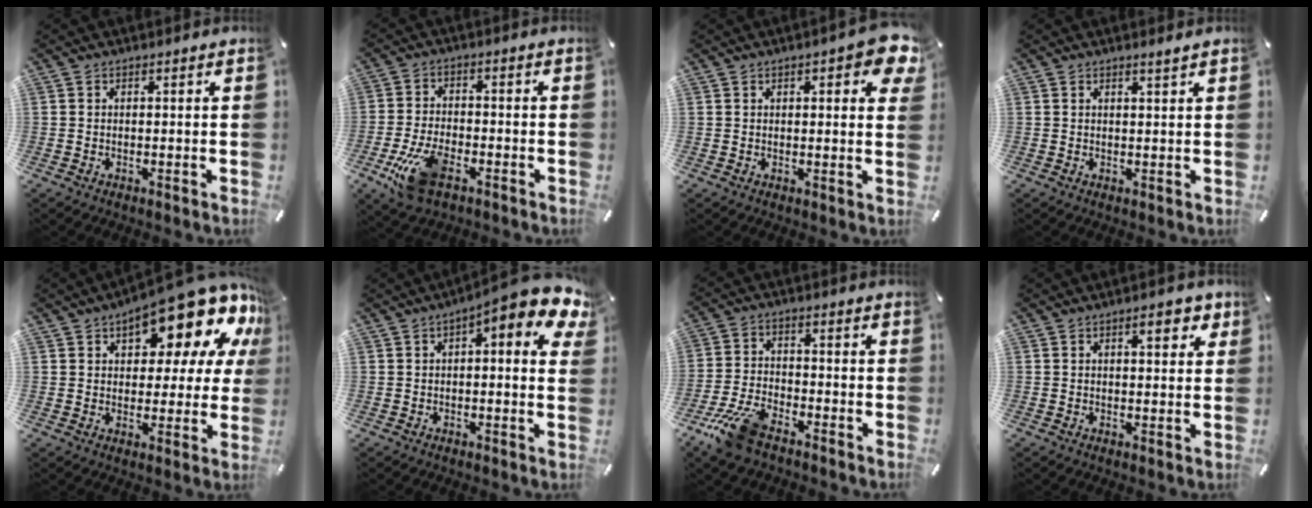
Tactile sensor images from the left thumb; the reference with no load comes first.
{"total": 10.5, "force": [-5.1, 5.1, 7.6], "torque": [-0.162, 0.013, -0.094]}
{"total": 6.9, "force": [3.3, 2.4, 5.5], "torque": [-0.070, -0.015, 0.052]}
{"total": 1.3, "force": [1.1, 0.0, 0.8], "torque": [-0.016, -0.002, 0.019]}
{"total": 18.9, "force": [12.5, 7.9, 11.9], "torque": [-0.162, -0.096, 0.208]}
{"total": 8.9, "force": [4.3, 2.2, 7.5], "torque": [-0.108, -0.036, 0.070]}
{"total": 9.8, "force": [-7.3, 3.9, 5.2], "torque": [-0.112, 0.029, -0.139]}
{"total": 5.4, "force": [2.4, 2.1, 4.3], "torque": [-0.058, -0.006, 0.034]}